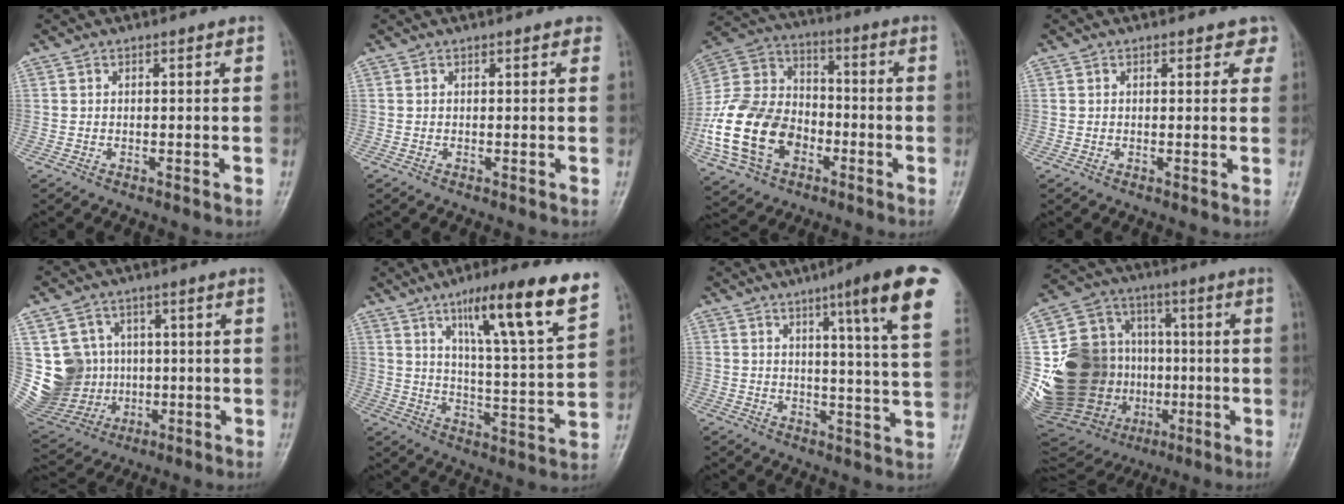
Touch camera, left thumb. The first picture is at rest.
{"total": 0.8, "force": [0.6, 0.4, 0.4], "torque": [-0.003, -0.001, 0.001]}
{"total": 20.1, "force": [-6.5, 14.7, 12.1], "torque": [-0.226, 0.049, -0.117]}
{"total": 2.7, "force": [1.9, 1.9, 0.8], "torque": [0.026, -0.006, 0.013]}
{"total": 14.4, "force": [1.2, 13.4, 5.0], "torque": [-0.077, 0.020, 0.049]}
{"total": 17.5, "force": [10.4, 1.7, 13.9], "torque": [-0.200, -0.047, 0.163]}
{"total": 15.6, "force": [7.8, 0.7, 13.5], "torque": [-0.175, -0.035, 0.093]}
{"total": 31.3, "force": [-3.1, 24.3, 19.4], "torque": [-0.385, 0.053, -0.026]}